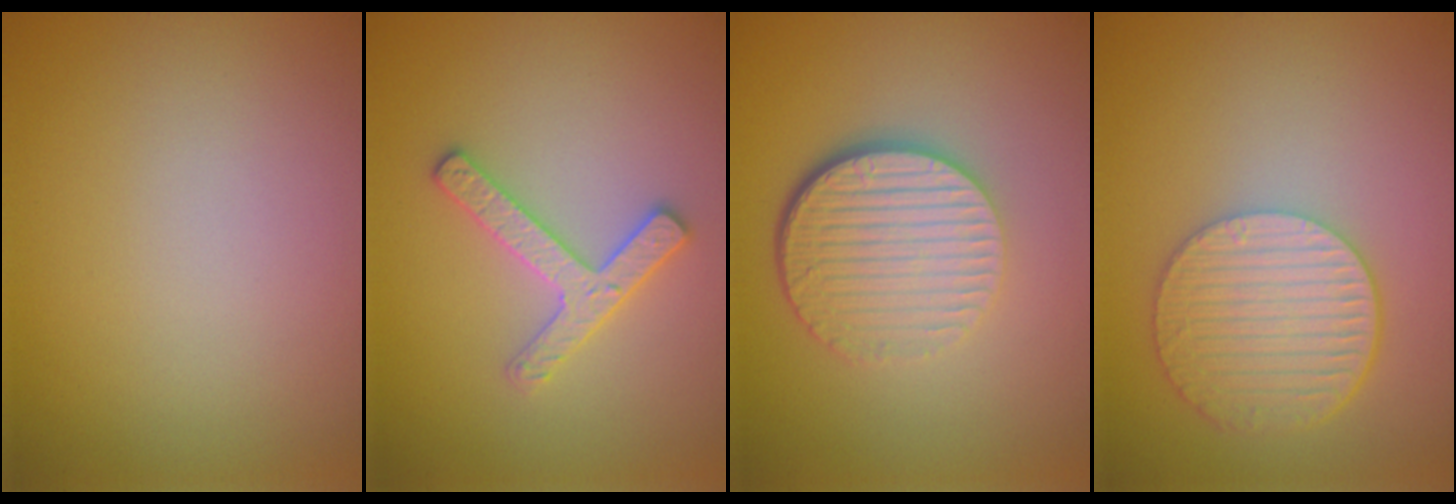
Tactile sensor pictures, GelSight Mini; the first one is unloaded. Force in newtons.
{"total": 2.7, "press": 2.6, "slide": 0.5}
{"total": 6.3, "press": 4.2, "slide": 4.6}
{"total": 6.1, "press": 4.5, "slide": 4.2}